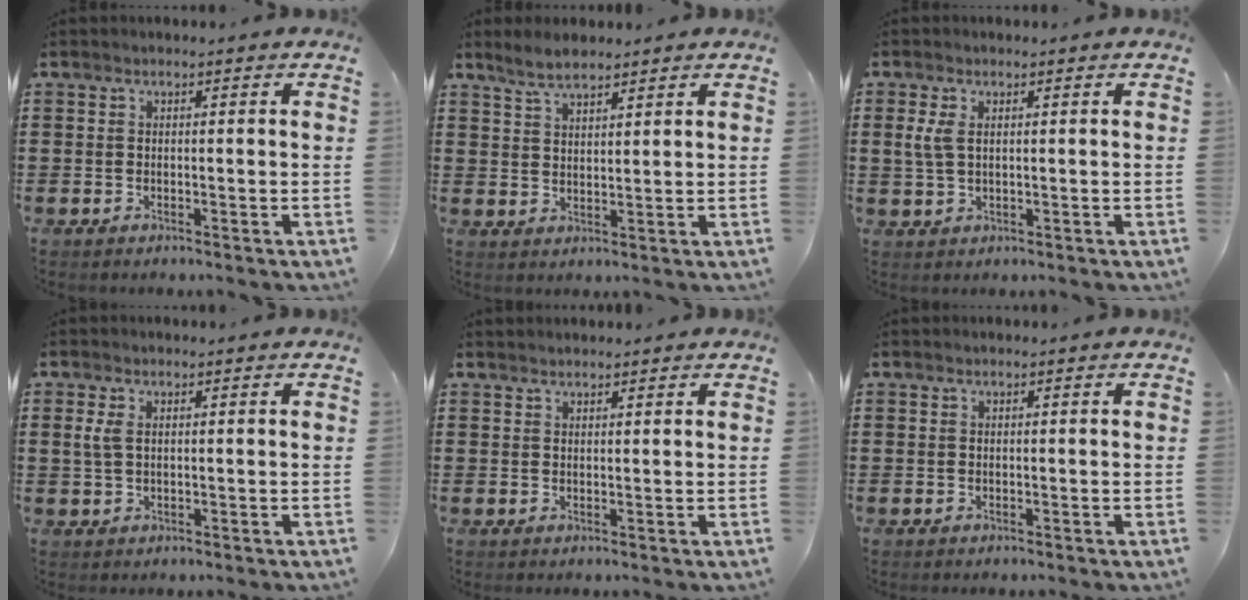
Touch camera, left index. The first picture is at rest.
{"total": 3.8, "force": [3.2, 1.1, 1.6], "torque": [-0.042, 0.000, 0.060]}
{"total": 3.1, "force": [0.8, 1.5, 2.5], "torque": [-0.070, 0.002, 0.009]}
{"total": 2.3, "force": [0.5, 1.2, 1.9], "torque": [-0.057, 0.001, 0.003]}
{"total": 1.2, "force": [1.2, 0.3, -0.1], "torque": [-0.002, 0.001, 0.024]}
{"total": 0.0}